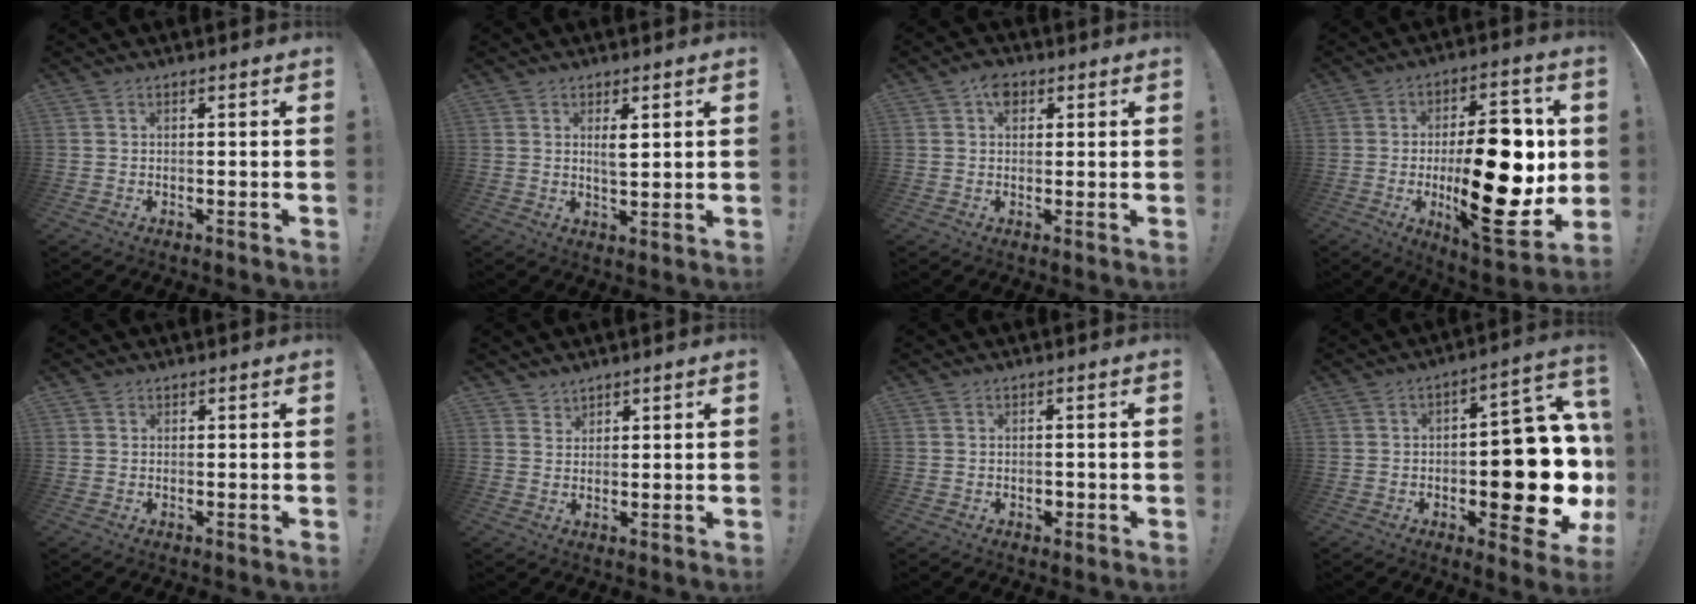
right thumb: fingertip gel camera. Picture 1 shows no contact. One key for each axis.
{"total": 3.9, "fx": 1.5, "fy": 1.3, "fz": 3.4, "tx": -0.051, "ty": -0.013, "tz": 0.022}
{"total": 4.8, "fx": 2.0, "fy": 3.2, "fz": 2.8, "tx": -0.043, "ty": 0.000, "tz": 0.036}
{"total": 27.4, "fx": -1.8, "fy": 10.7, "fz": 25.1, "tx": -0.387, "ty": -0.011, "tz": -0.025}
{"total": 0.7, "fx": 0.6, "fy": 0.4, "fz": 0.0, "tx": 0.006, "ty": -0.002, "tz": 0.011}
{"total": 2.4, "fx": 2.1, "fy": 1.1, "fz": -0.2, "tx": 0.006, "ty": -0.018, "tz": 0.040}
{"total": 1.4, "fx": -0.6, "fy": 1.2, "fz": 0.6, "tx": -0.004, "ty": 0.001, "tz": -0.011}
{"total": 19.1, "fx": -3.6, "fy": 8.1, "fz": 16.9, "tx": -0.196, "ty": 0.018, "tz": -0.044}